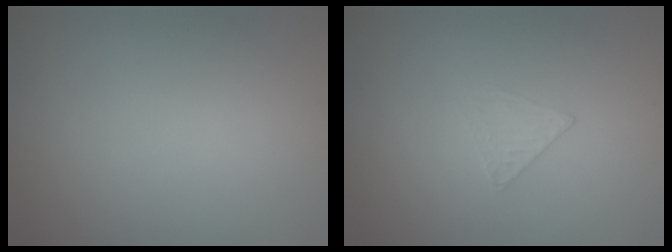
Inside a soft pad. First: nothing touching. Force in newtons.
{"total": 1.0, "press": 0.3, "slide": 0.9}